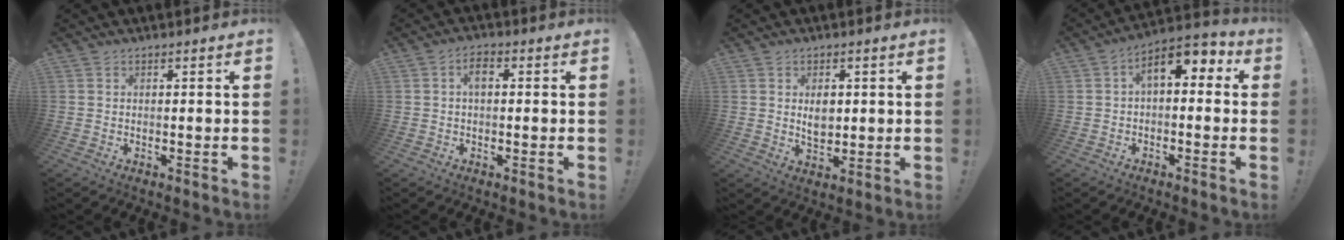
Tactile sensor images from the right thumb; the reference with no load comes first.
{"total": 3.4, "force": [0.4, 1.9, 2.8], "torque": [-0.048, 0.006, 0.003]}
{"total": 5.3, "force": [1.0, 3.9, 3.5], "torque": [-0.060, -0.005, 0.013]}
{"total": 8.1, "force": [2.1, 4.1, 6.6], "torque": [-0.097, -0.006, 0.041]}